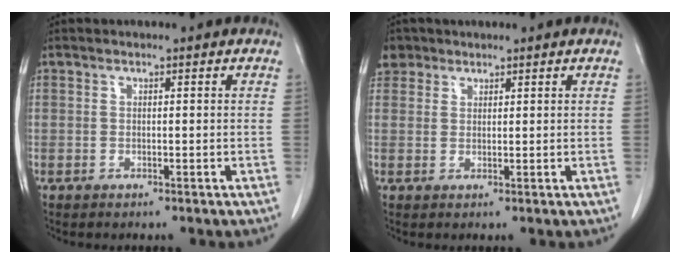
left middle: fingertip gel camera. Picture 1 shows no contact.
{"total": 4.0, "force": [2.7, 3.0, 0.4], "torque": [-0.005, 0.014, 0.051]}